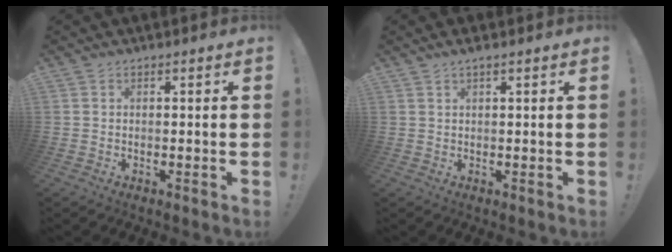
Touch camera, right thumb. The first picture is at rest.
{"total": 1.4, "force": [0.9, 0.0, 1.1], "torque": [-0.026, 0.001, 0.017]}